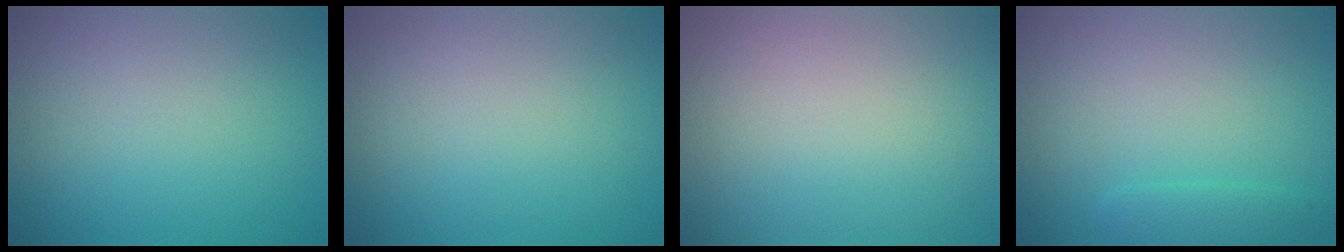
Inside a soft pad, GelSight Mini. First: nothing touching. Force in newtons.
{"total": 0.0}
{"total": 0.5, "press": 0.5, "slide": 0.0}
{"total": 1.5, "press": 1.5, "slide": 0.2}